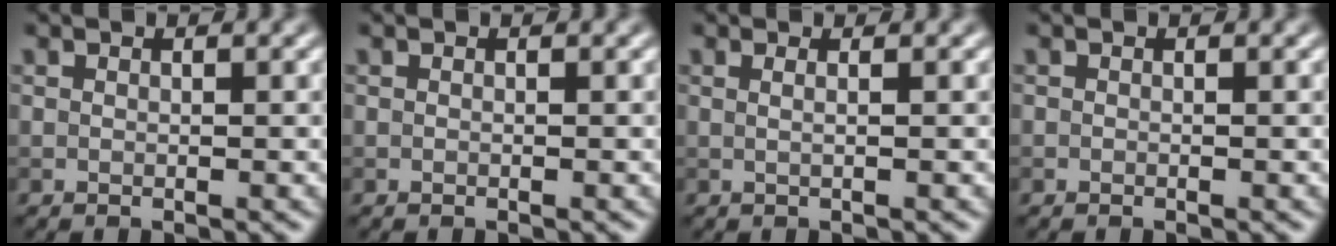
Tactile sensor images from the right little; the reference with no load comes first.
{"total": 0.0}
{"total": 1.3, "force": [0.5, 0.6, 1.1], "torque": [-0.005, -0.005, -0.007]}
{"total": 0.0}